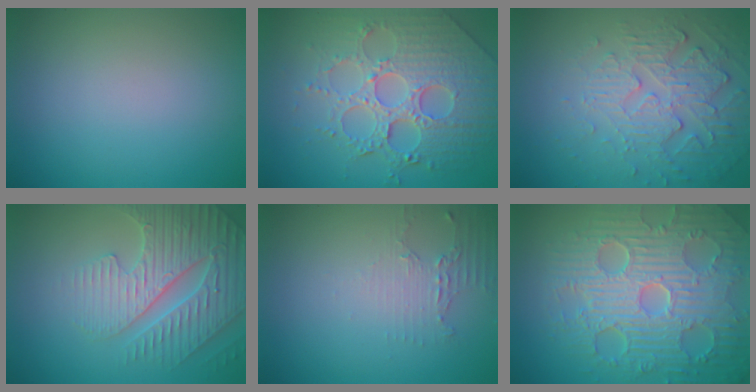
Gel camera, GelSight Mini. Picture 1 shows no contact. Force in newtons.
{"total": 8.2, "press": 5.9, "slide": 5.6}
{"total": 6.0, "press": 3.6, "slide": 4.7}
{"total": 5.0, "press": 4.8, "slide": 1.2}
{"total": 2.0, "press": 1.5, "slide": 1.3}
{"total": 10.7, "press": 7.2, "slide": 7.9}